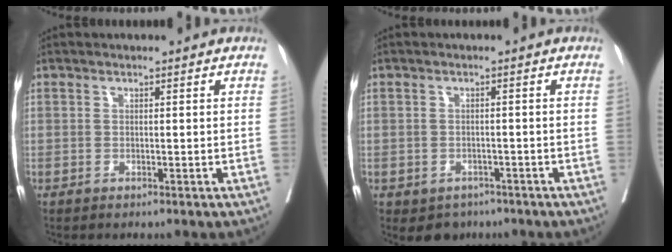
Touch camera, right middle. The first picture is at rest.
{"total": 3.6, "force": [-2.4, 2.6, 0.6], "torque": [-0.003, 0.005, -0.031]}